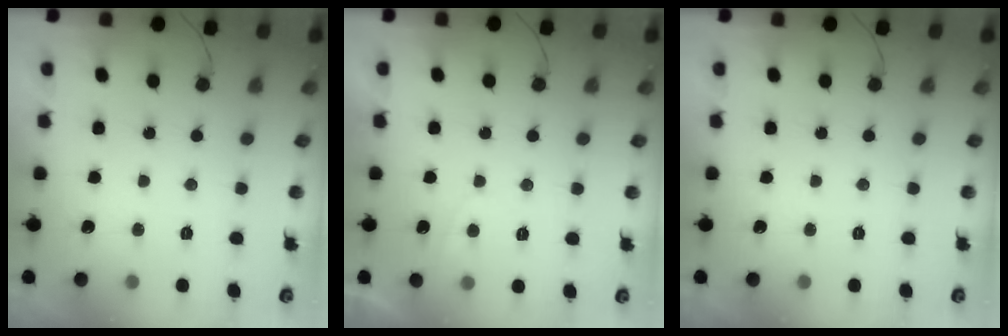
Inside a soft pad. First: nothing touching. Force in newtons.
{"total": 0.8, "press": 0.5, "slide": 0.6}
{"total": 0.0}